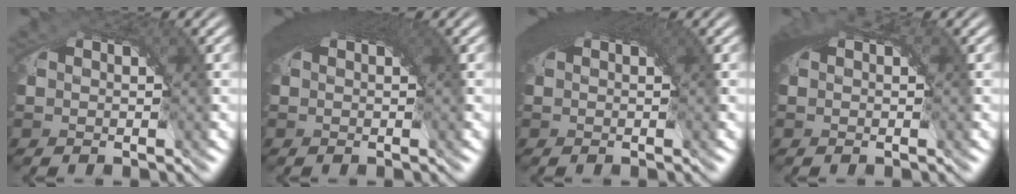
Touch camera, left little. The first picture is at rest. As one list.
[{"total": 4.7, "force": [1.5, 1.5, 4.1], "torque": [-0.048, 0.013, 0.017]}, {"total": 4.4, "force": [1.4, 1.5, 3.9], "torque": [-0.045, 0.011, 0.017]}, {"total": 2.6, "force": [0.0, 1.5, 2.2], "torque": [-0.046, 0.001, 0.001]}]